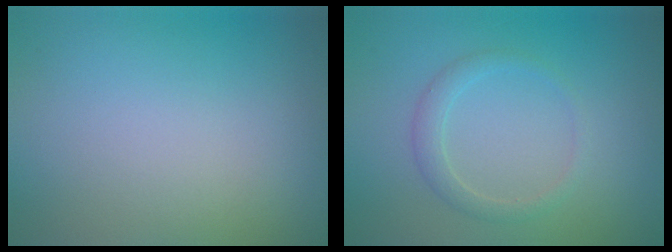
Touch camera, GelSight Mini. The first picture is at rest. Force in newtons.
{"total": 1.7, "press": 1.7, "slide": 0.2}